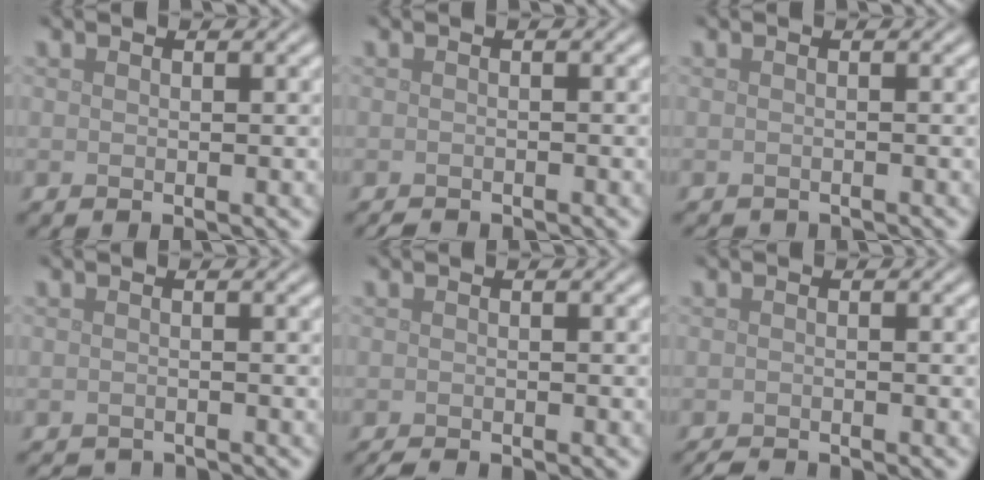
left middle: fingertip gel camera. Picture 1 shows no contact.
{"total": 1.3, "force": [-1.3, 0.2, 0.3], "torque": [-0.003, -0.004, -0.020]}
{"total": 1.3, "force": [-1.3, 0.0, 0.0], "torque": [0.004, -0.006, -0.019]}
{"total": 2.5, "force": [-2.5, 0.2, 0.3], "torque": [-0.001, -0.011, -0.036]}
{"total": 1.6, "force": [-1.5, 0.2, 0.5], "torque": [-0.006, -0.003, -0.025]}
{"total": 2.0, "force": [-1.9, 0.2, 0.5], "torque": [-0.005, -0.004, -0.033]}